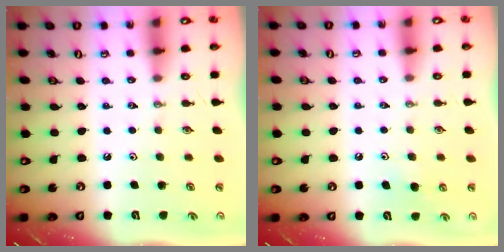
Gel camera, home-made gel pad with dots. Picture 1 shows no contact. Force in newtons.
{"total": 6.6, "press": 6.4, "slide": 1.8}